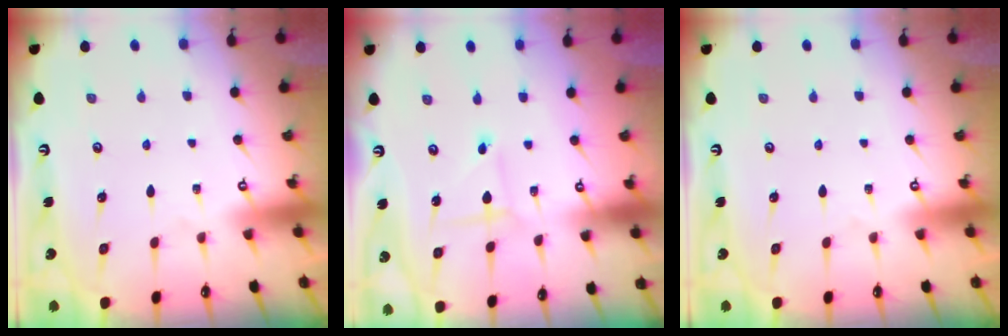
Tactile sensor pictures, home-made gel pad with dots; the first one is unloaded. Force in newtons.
{"total": 1.5, "press": 1.5, "slide": 0.1}
{"total": 0.0}